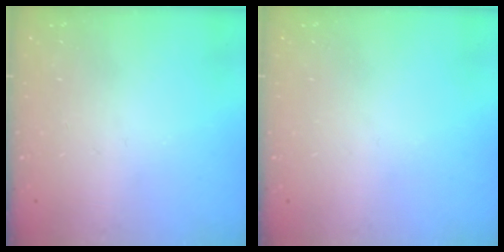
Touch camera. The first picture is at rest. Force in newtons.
{"total": 0.0}